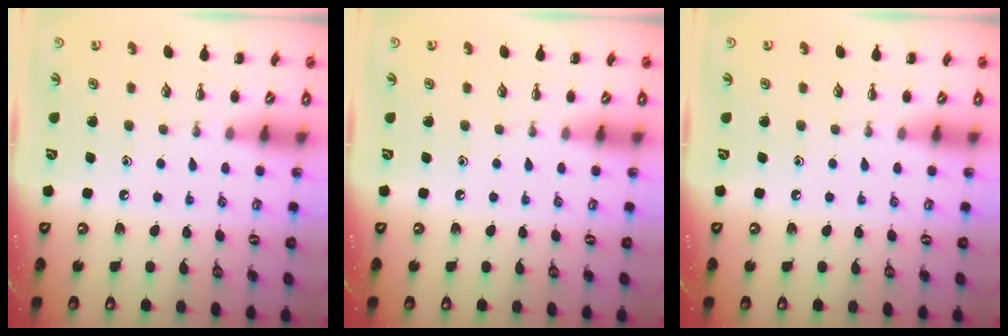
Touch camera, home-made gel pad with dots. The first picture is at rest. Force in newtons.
{"total": 0.0}
{"total": 0.0}